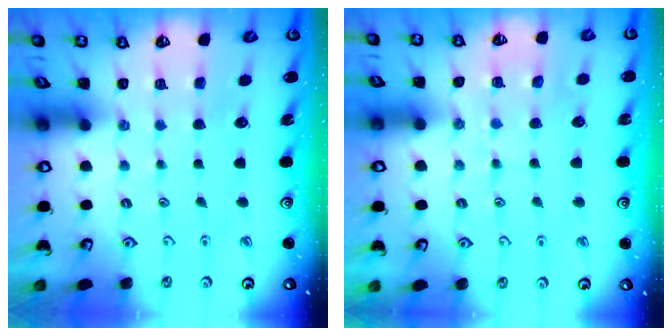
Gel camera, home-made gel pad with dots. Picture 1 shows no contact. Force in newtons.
{"total": 6.8, "press": 6.8, "slide": 0.7}